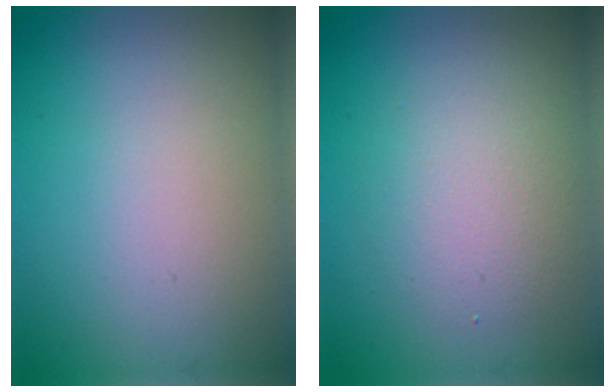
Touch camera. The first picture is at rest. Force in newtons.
{"total": 3.5, "press": 3.5, "slide": 0.2}